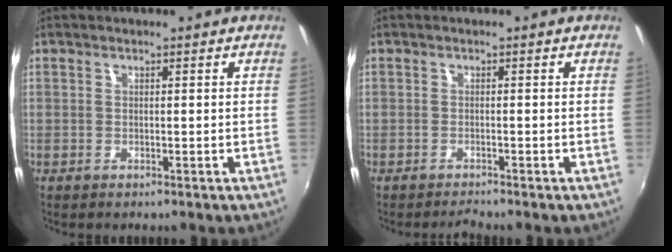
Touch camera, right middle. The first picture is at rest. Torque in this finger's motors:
{"motor_torque": [0.04, -0.03, -0.01, 0.00]}